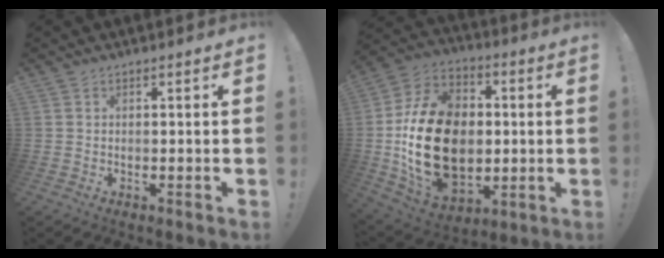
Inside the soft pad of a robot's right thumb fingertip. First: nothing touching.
{"total": 26.3, "force": [-1.4, 18.8, 18.2], "torque": [-0.352, 0.017, -0.002]}